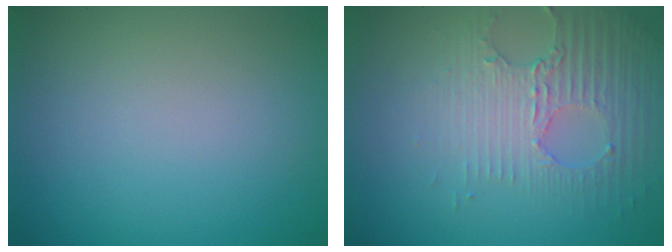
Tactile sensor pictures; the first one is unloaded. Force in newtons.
{"total": 3.6, "press": 3.3, "slide": 1.2}